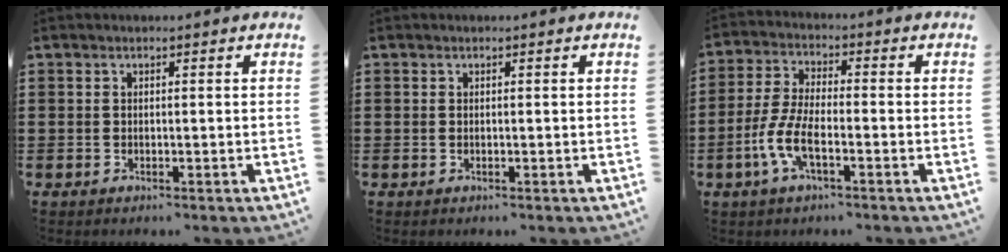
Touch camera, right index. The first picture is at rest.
{"total": 0.0}
{"total": 6.7, "force": [-2.9, 2.1, 5.7], "torque": [-0.143, -0.016, -0.062]}